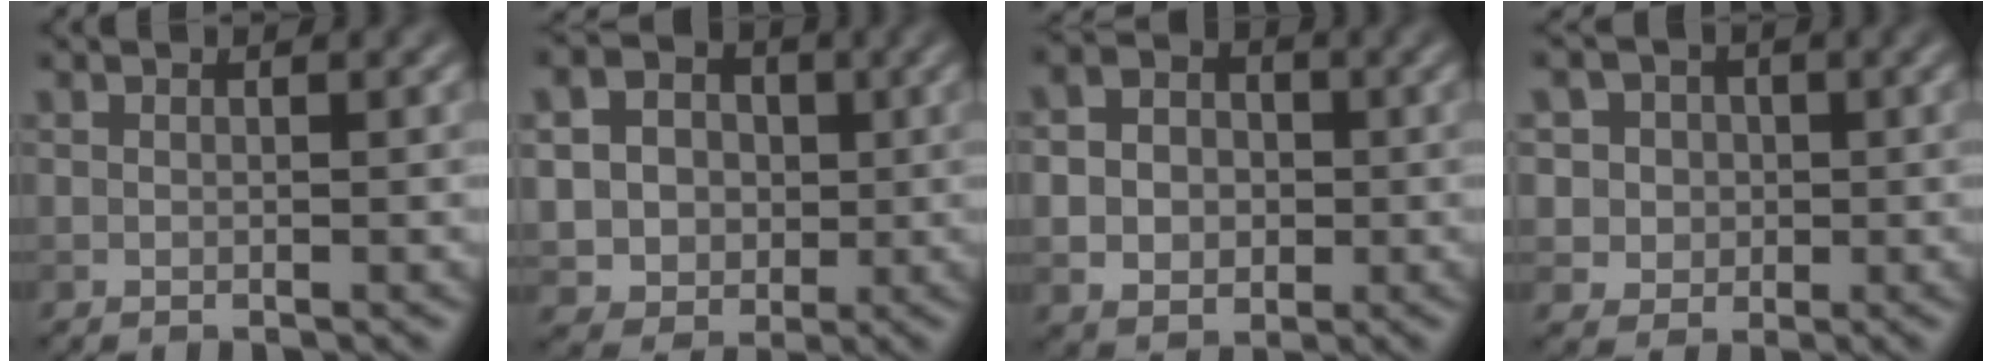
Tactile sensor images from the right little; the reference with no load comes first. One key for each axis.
{"total": 7.5, "fx": 1.2, "fy": 6.6, "fz": 3.3, "tx": -0.066, "ty": 0.025, "tz": 0.011}
{"total": 6.3, "fx": 0.0, "fy": 5.3, "fz": 3.4, "tx": -0.066, "ty": 0.010, "tz": -0.012}
{"total": 5.9, "fx": 2.1, "fy": 5.1, "fz": 2.1, "tx": -0.031, "ty": 0.018, "tz": 0.020}